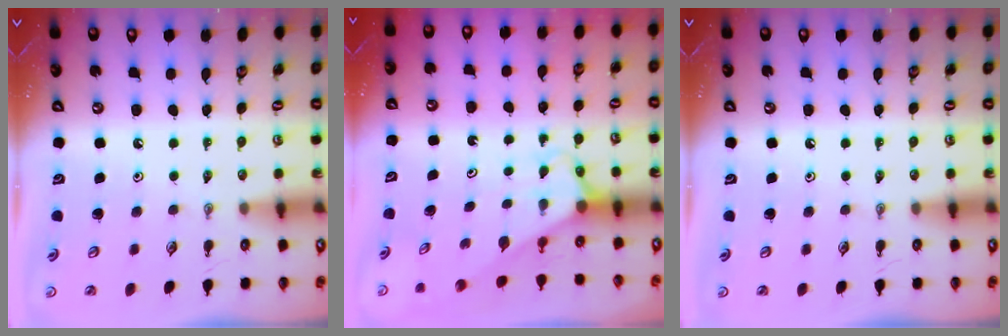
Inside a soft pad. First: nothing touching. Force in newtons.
{"total": 2.5, "press": 2.4, "slide": 0.2}
{"total": 0.0}